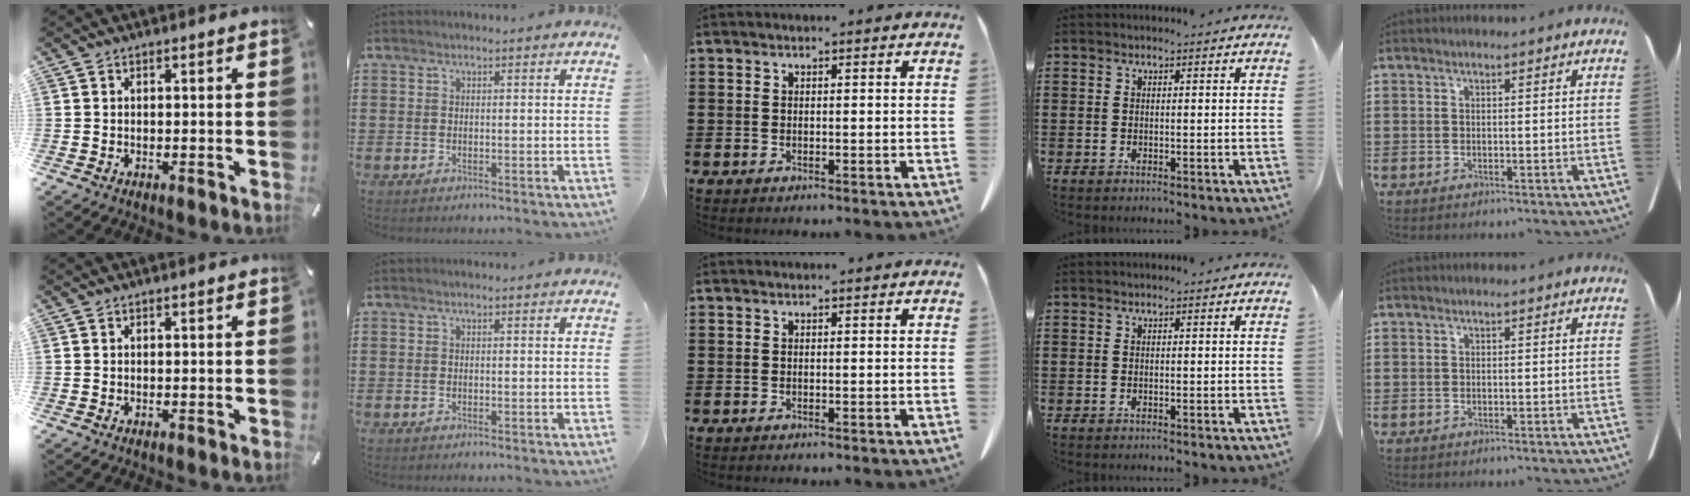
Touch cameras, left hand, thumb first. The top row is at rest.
{}